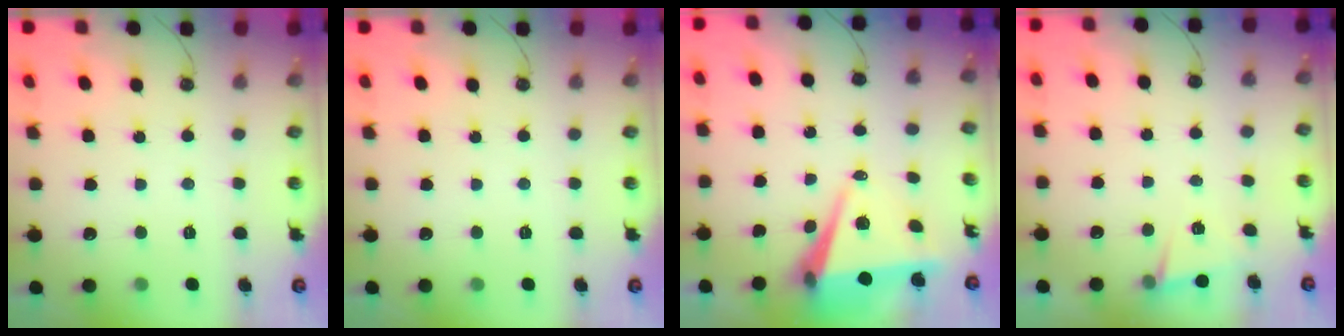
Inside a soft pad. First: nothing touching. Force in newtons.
{"total": 0.0}
{"total": 7.9, "press": 6.7, "slide": 4.2}
{"total": 2.6, "press": 1.9, "slide": 1.8}